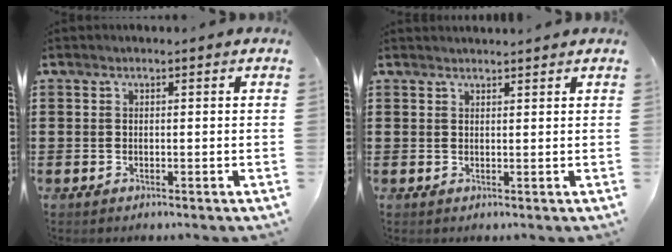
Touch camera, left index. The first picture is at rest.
{"total": 1.1, "force": [1.1, 0.0, 0.1], "torque": [-0.004, -0.002, 0.021]}